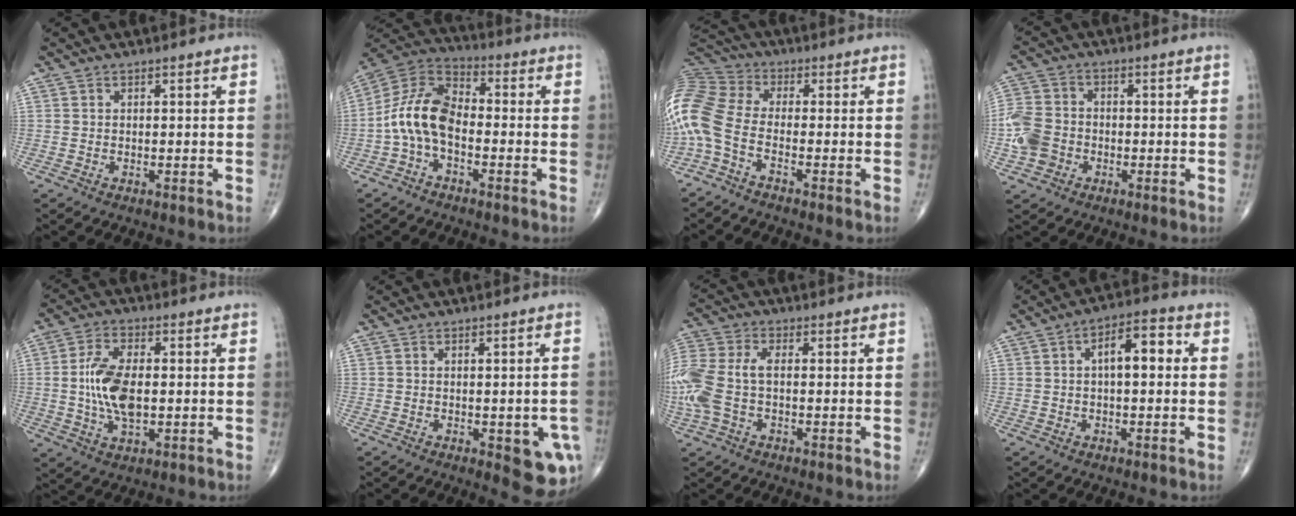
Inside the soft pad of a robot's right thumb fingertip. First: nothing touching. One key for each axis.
{"total": 11.2, "fx": -2.3, "fy": 6.5, "fz": 8.8, "tx": -0.166, "ty": 0.041, "tz": -0.059}
{"total": 12.5, "fx": -4.5, "fy": 6.6, "fz": 9.6, "tx": -0.223, "ty": 0.049, "tz": -0.103}
{"total": 7.7, "fx": -2.3, "fy": 6.3, "fz": 3.9, "tx": -0.077, "ty": 0.018, "tz": -0.048}
{"total": 10.5, "fx": -0.2, "fy": 5.2, "fz": 9.1, "tx": -0.180, "ty": 0.000, "tz": -0.002}
{"total": 7.9, "fx": -2.3, "fy": 3.1, "fz": 6.9, "tx": -0.058, "ty": -0.005, "tz": -0.021}
{"total": 13.1, "fx": -1.0, "fy": 7.6, "fz": 10.7, "tx": -0.289, "ty": 0.021, "tz": -0.018}
{"total": 7.7, "fx": 1.2, "fy": 3.4, "fz": 6.8, "tx": -0.093, "ty": 0.023, "tz": 0.008}